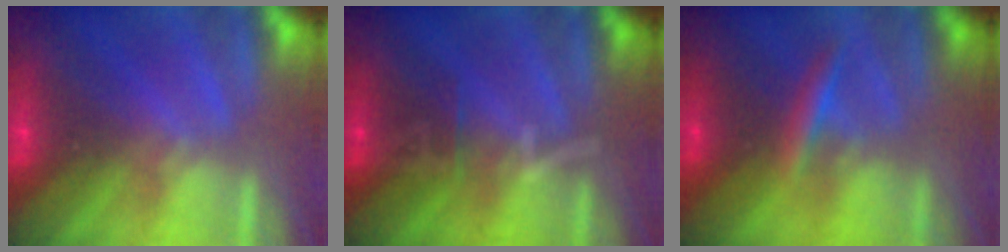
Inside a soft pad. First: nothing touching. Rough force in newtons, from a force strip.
{"total": 3.9}
{"total": 2.7}